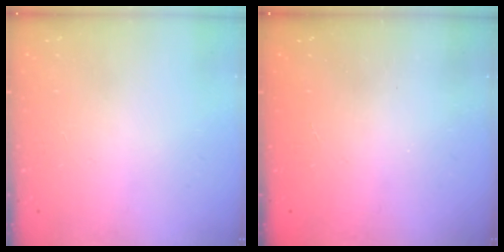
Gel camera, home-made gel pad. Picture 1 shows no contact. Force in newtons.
{"total": 2.5, "press": 2.4, "slide": 0.8}